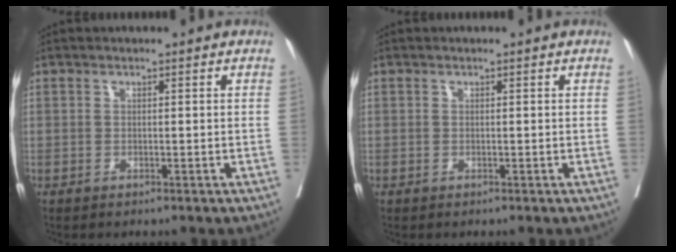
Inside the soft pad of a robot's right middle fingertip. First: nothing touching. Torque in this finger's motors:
{"motor_torque": [0.00, 0.00, 0.00, 0.00]}